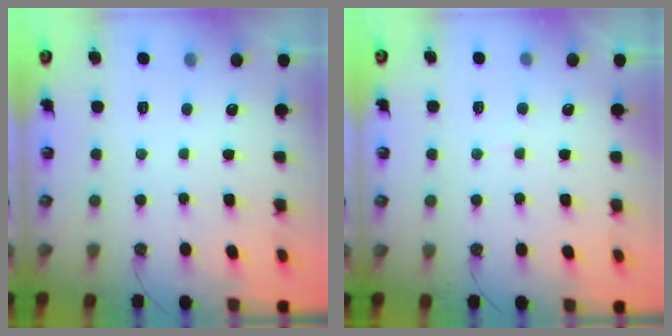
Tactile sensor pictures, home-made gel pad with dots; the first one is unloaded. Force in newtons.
{"total": 4.8, "press": 4.8, "slide": 0.4}